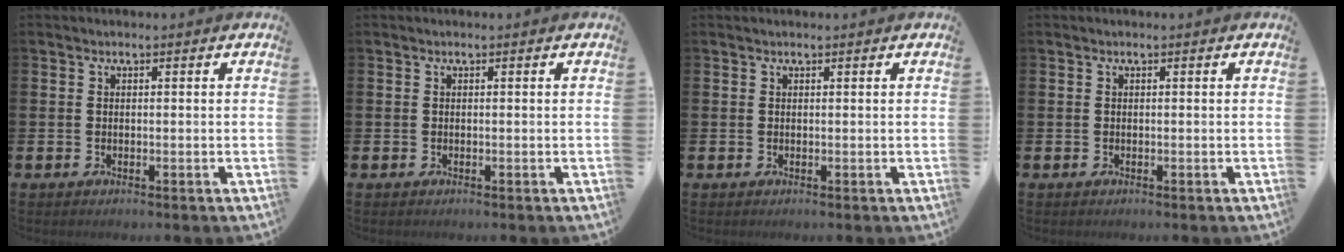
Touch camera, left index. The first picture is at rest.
{"total": 0.0}
{"total": 0.0}
{"total": 0.0}